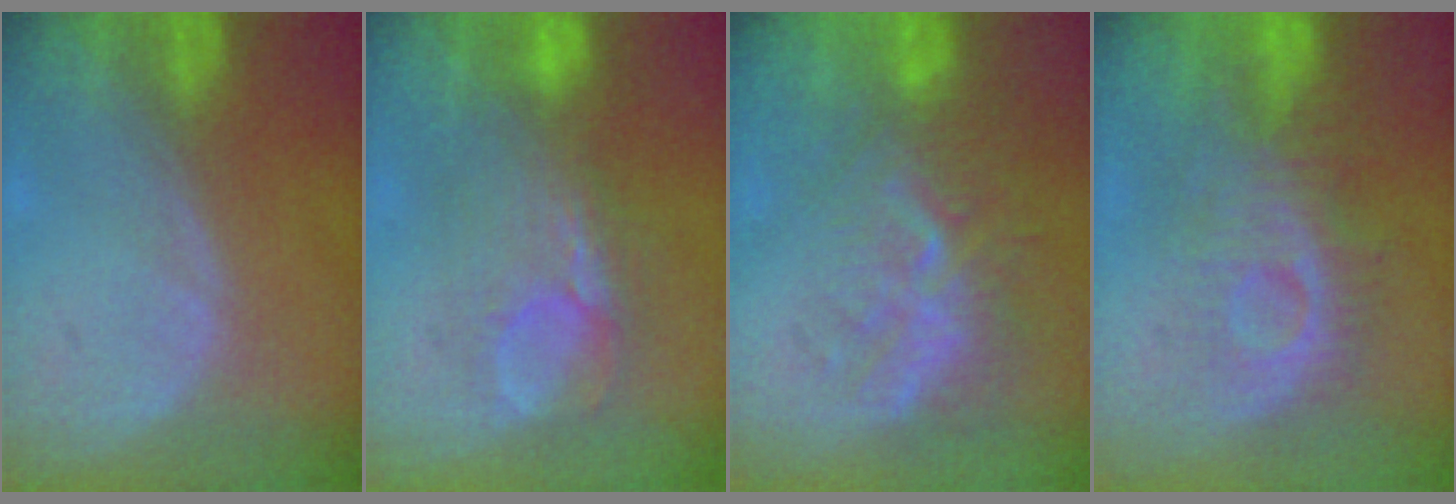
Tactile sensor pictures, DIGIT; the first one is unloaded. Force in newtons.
{"total": 7.9, "press": 7.8, "slide": 1.2}
{"total": 9.6, "press": 8.6, "slide": 4.1}
{"total": 8.9, "press": 8.9, "slide": 0.6}